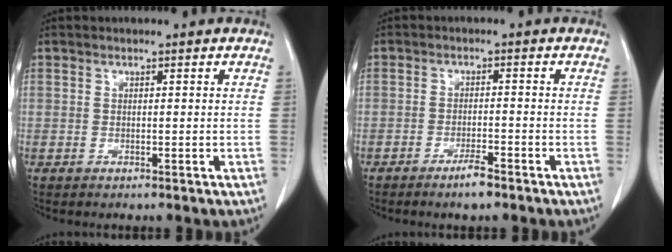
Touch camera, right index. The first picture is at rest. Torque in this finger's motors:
{"motor_torque": [0.09, -0.09, 0.01, 0.00]}